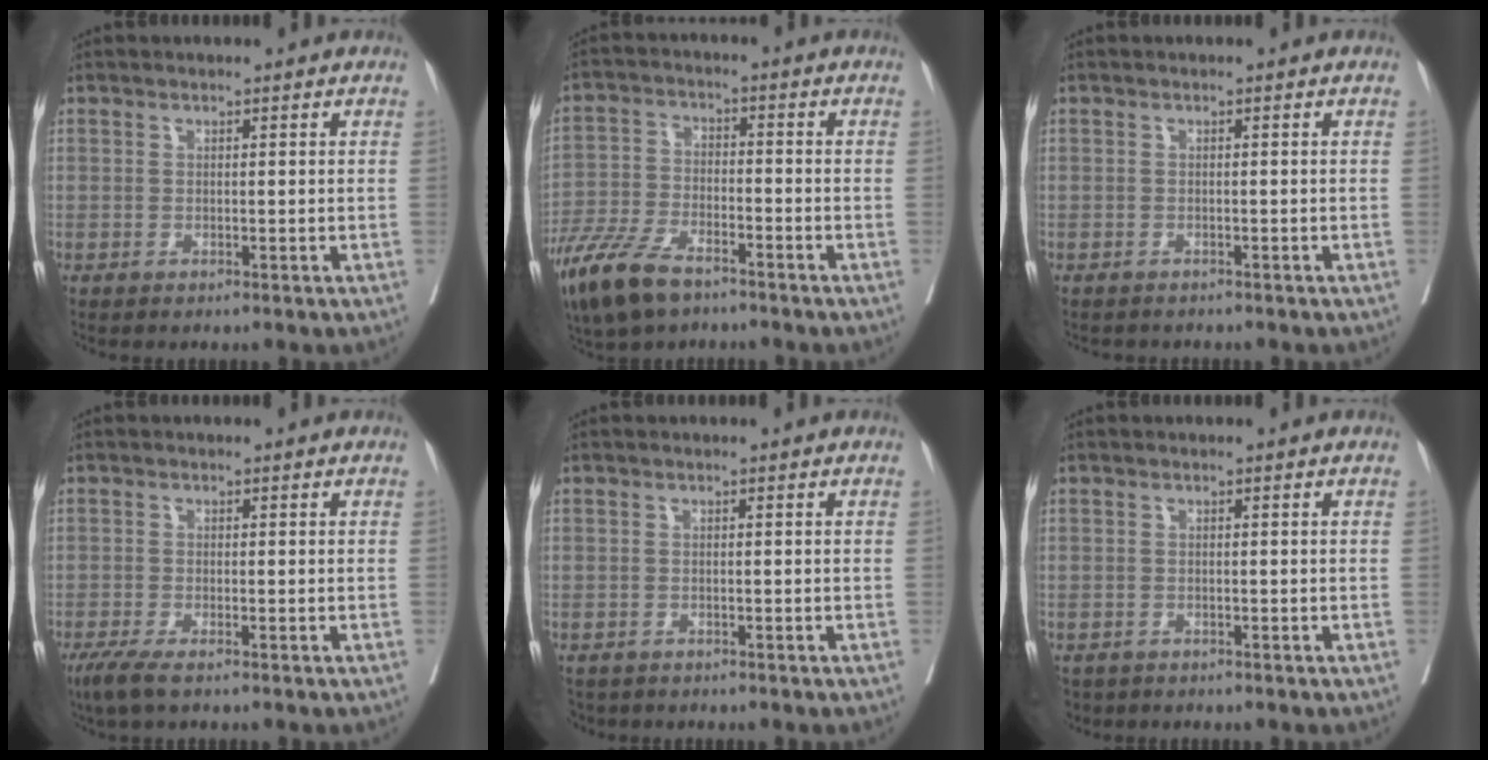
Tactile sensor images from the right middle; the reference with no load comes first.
{"total": 11.3, "force": [-8.1, 4.1, 6.8], "torque": [-0.148, -0.023, -0.153]}
{"total": 2.2, "force": [-2.0, 0.8, 0.4], "torque": [-0.013, -0.004, -0.028]}
{"total": 3.5, "force": [-2.4, 0.6, 2.4], "torque": [-0.047, -0.010, -0.047]}
{"total": 2.7, "force": [-2.2, 1.4, 0.4], "torque": [-0.008, -0.003, -0.036]}
{"total": 2.8, "force": [-2.2, 1.7, 0.4], "torque": [-0.008, -0.002, -0.037]}